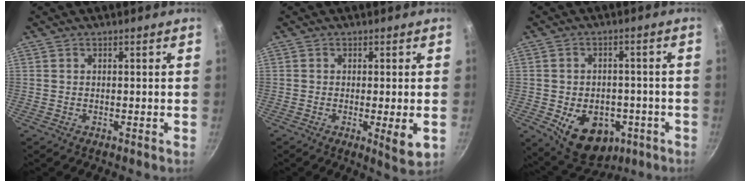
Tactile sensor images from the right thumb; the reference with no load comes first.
{"total": 5.1, "force": [-0.8, 1.0, 4.9], "torque": [-0.078, -0.017, -0.010]}
{"total": 13.5, "force": [-4.5, 9.6, 8.2], "torque": [-0.087, 0.011, -0.050]}